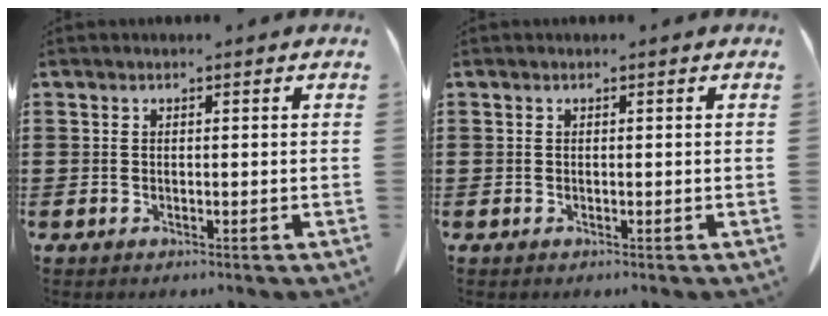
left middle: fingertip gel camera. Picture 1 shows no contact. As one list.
[{"total": 0.0}]